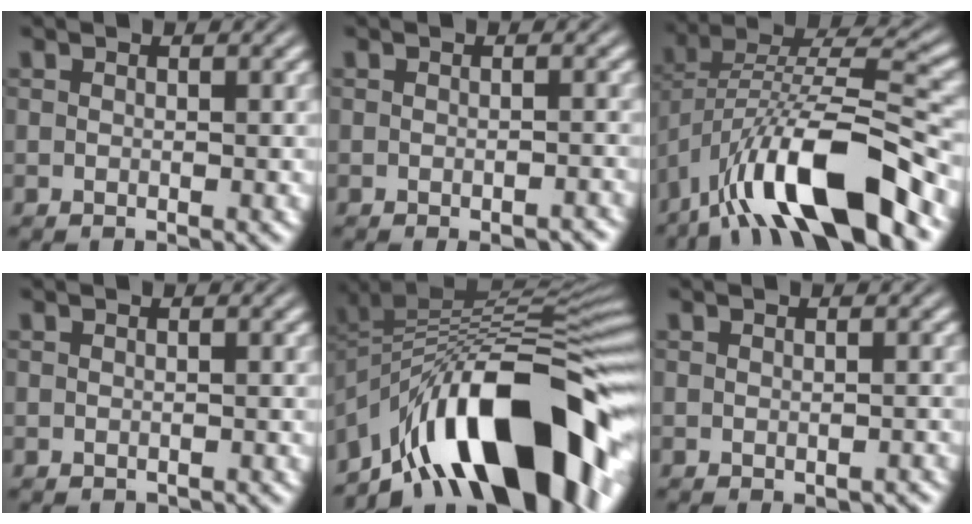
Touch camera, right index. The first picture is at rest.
{"total": 2.0, "force": [-1.9, 0.2, 0.6], "torque": [-0.010, -0.003, -0.027]}
{"total": 9.3, "force": [-2.9, 3.7, 8.0], "torque": [-0.149, -0.026, -0.036]}
{"total": 0.7, "force": [-0.7, 0.2, 0.0], "torque": [-0.006, -0.005, -0.007]}
{"total": 19.1, "force": [-6.9, 10.0, 14.7], "torque": [-0.232, -0.025, -0.093]}
{"total": 1.5, "force": [-1.3, 0.5, 0.5], "torque": [-0.010, -0.007, -0.015]}